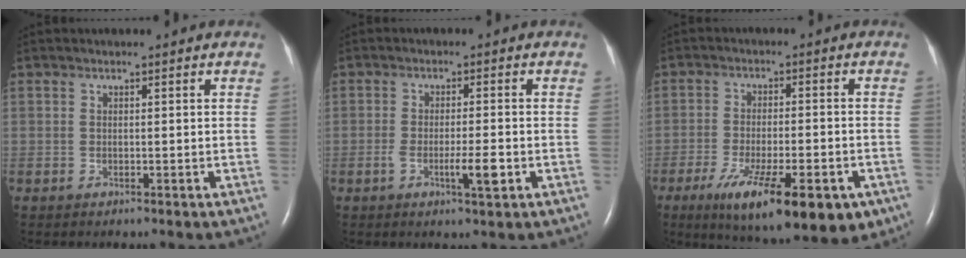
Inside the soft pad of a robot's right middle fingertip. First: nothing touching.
{"total": 4.1, "force": [-1.4, 0.2, 3.8], "torque": [-0.066, -0.004, -0.023]}
{"total": 16.9, "force": [-9.4, 4.6, 13.2], "torque": [-0.179, -0.029, -0.138]}